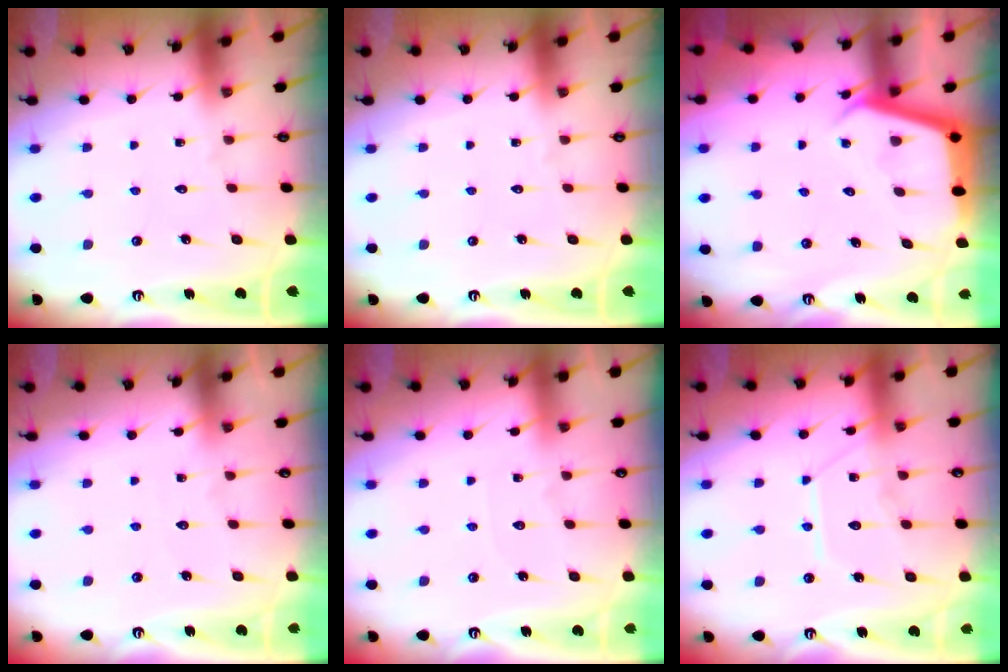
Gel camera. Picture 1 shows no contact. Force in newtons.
{"total": 0.0}
{"total": 3.9, "press": 3.9, "slide": 0.2}
{"total": 3.1, "press": 3.1, "slide": 0.4}
{"total": 2.9, "press": 2.9, "slide": 0.4}
{"total": 10.5, "press": 10.4, "slide": 0.9}